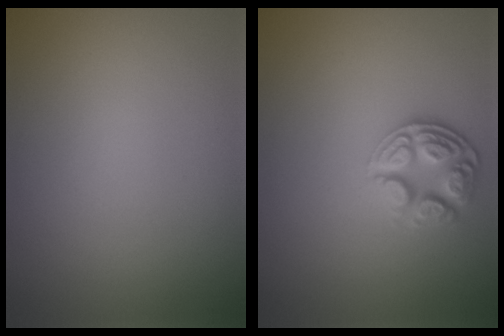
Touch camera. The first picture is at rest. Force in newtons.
{"total": 3.9, "press": 3.1, "slide": 2.4}